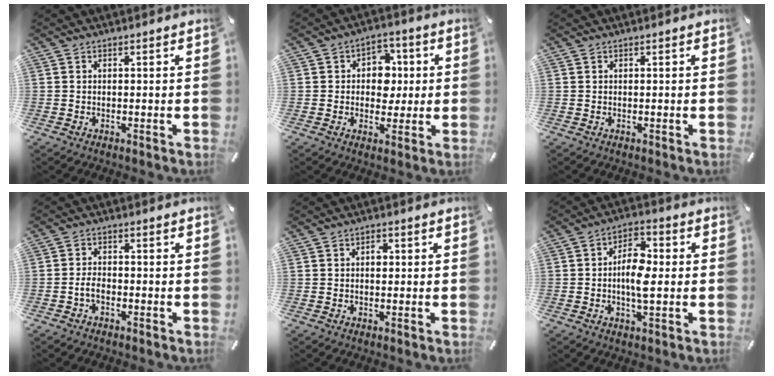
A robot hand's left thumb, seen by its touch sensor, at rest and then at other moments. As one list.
[{"total": 8.0, "force": [0.4, 7.0, 3.8], "torque": [-0.049, 0.008, 0.005]}, {"total": 0.0}, {"total": 3.2, "force": [-1.5, 1.8, 2.1], "torque": [-0.045, 0.006, -0.029]}, {"total": 1.9, "force": [0.1, 1.4, 1.3], "torque": [-0.002, -0.003, -0.005]}, {"total": 8.5, "force": [-0.7, 4.0, 7.5], "torque": [-0.137, 0.008, -0.015]}]